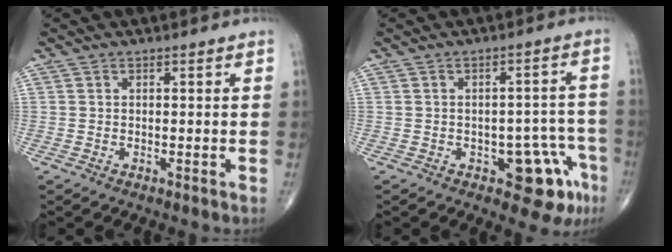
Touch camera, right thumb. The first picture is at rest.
{"total": 9.2, "force": [-4.5, 4.6, 6.6], "torque": [-0.043, 0.031, -0.049]}